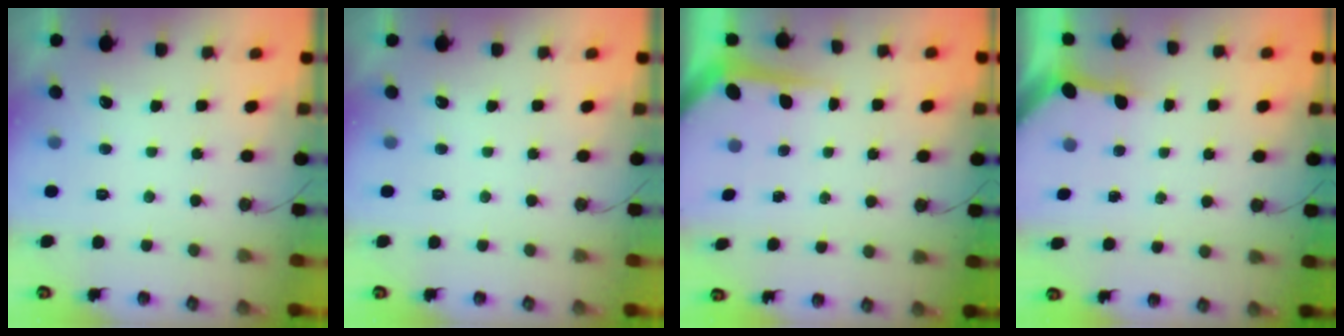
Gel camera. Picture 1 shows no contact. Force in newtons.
{"total": 0.0}
{"total": 5.3, "press": 5.3, "slide": 0.4}
{"total": 3.4, "press": 3.4, "slide": 0.4}